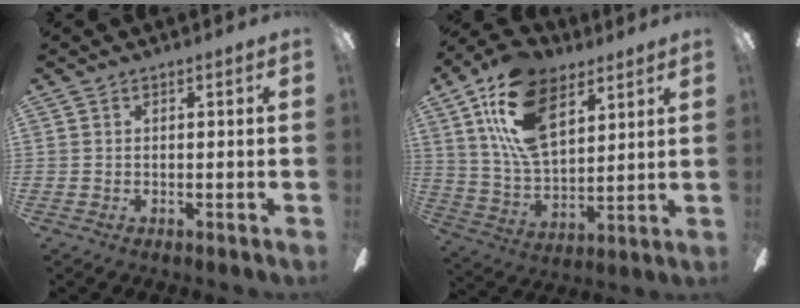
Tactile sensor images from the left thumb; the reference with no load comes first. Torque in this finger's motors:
{"motor_torque": [0.57, 0.65, 1.29, -1.48, 0.12]}